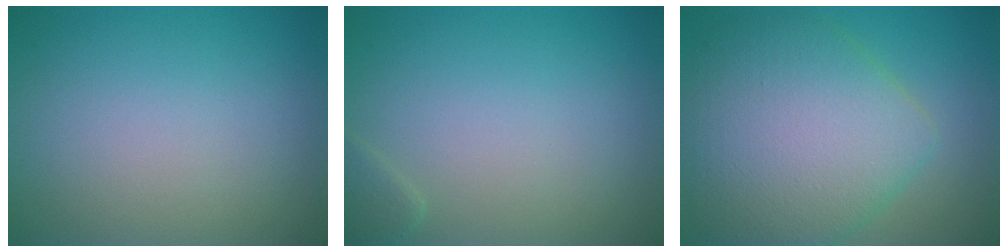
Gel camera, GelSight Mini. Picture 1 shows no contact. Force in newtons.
{"total": 1.0, "press": 1.0, "slide": 0.1}
{"total": 9.3, "press": 9.3, "slide": 0.3}